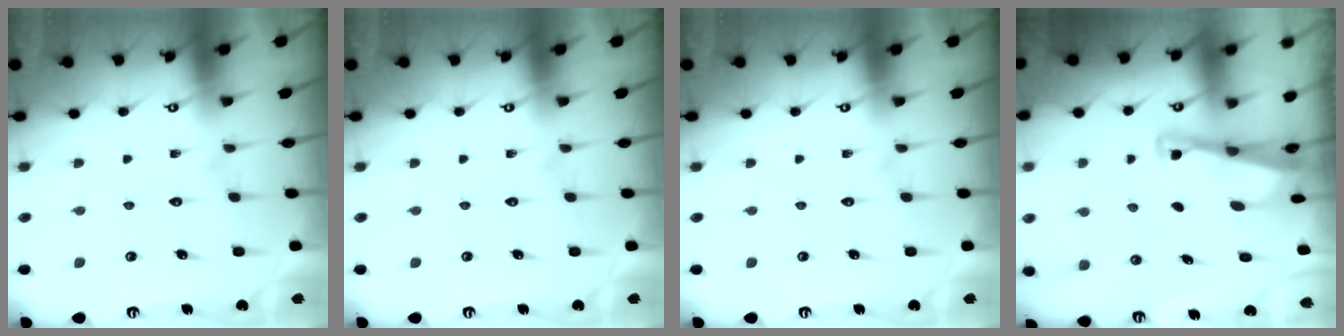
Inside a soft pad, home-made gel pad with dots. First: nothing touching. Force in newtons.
{"total": 0.0}
{"total": 0.0}
{"total": 3.0, "press": 3.0, "slide": 0.3}